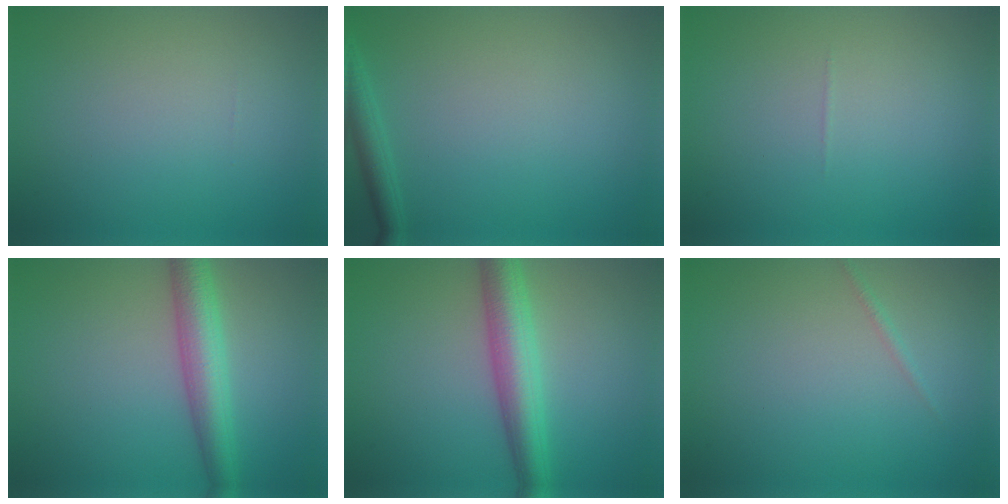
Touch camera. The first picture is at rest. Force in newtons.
{"total": 1.9, "press": 1.9, "slide": 0.1}
{"total": 0.0}
{"total": 4.7, "press": 4.7, "slide": 0.1}
{"total": 5.0, "press": 5.0, "slide": 0.0}
{"total": 0.6, "press": 0.6, "slide": 0.0}